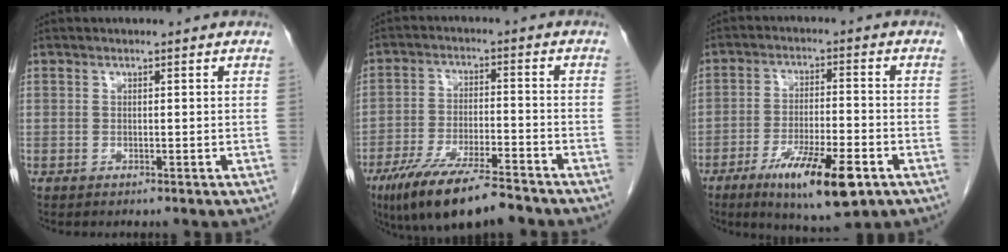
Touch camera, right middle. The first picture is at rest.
{"total": 12.9, "force": [-9.7, 2.3, 8.3], "torque": [-0.149, -0.027, -0.166]}
{"total": 12.1, "force": [-6.4, 2.1, 10.1], "torque": [-0.176, -0.021, -0.099]}